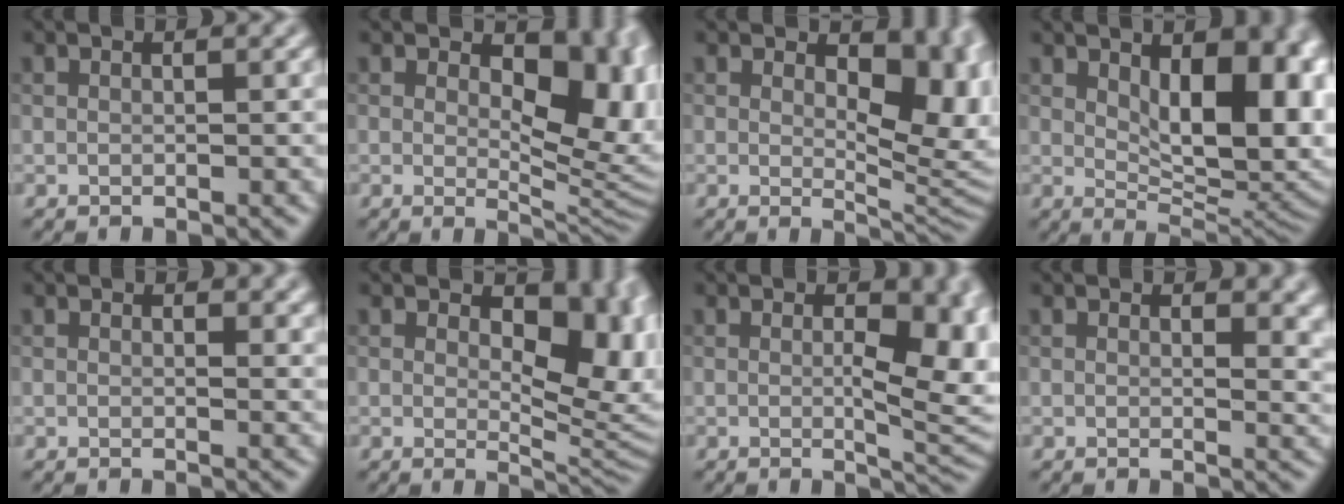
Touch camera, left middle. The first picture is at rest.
{"total": 10.1, "force": [2.4, 5.5, 8.1], "torque": [-0.106, -0.014, 0.039]}
{"total": 7.7, "force": [2.0, 4.1, 6.2], "torque": [-0.082, -0.014, 0.030]}
{"total": 11.2, "force": [2.4, 5.7, 9.3], "torque": [-0.105, -0.005, 0.039]}
{"total": 1.2, "force": [0.7, 0.7, 0.8], "torque": [-0.007, -0.005, 0.011]}
{"total": 8.9, "force": [2.2, 4.9, 7.1], "torque": [-0.095, -0.014, 0.034]}
{"total": 7.3, "force": [0.1, 3.1, 6.6], "torque": [-0.080, -0.008, 0.007]}
{"total": 3.0, "force": [1.3, 1.6, 2.2], "torque": [-0.022, -0.009, 0.018]}